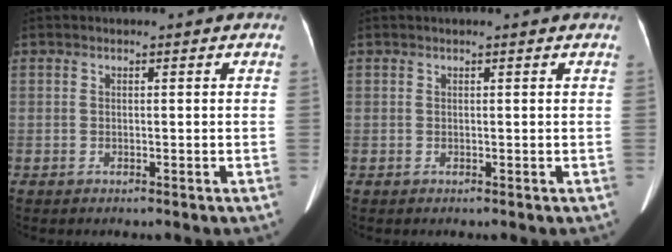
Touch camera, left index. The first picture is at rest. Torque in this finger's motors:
{"motor_torque": [-0.10, -0.21, -0.01, -0.01]}